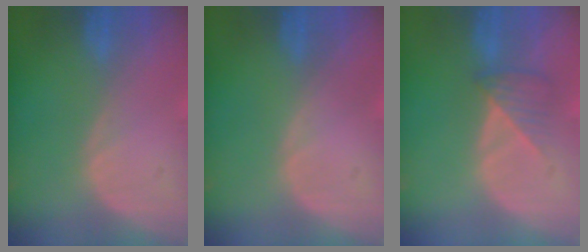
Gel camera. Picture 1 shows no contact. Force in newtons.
{"total": 0.0}
{"total": 3.4, "press": 3.3, "slide": 0.8}